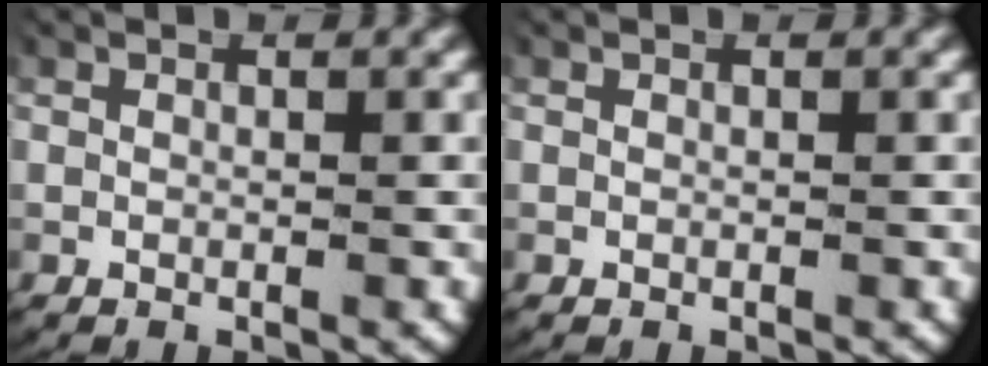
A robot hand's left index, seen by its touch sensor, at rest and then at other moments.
{"total": 0.0}